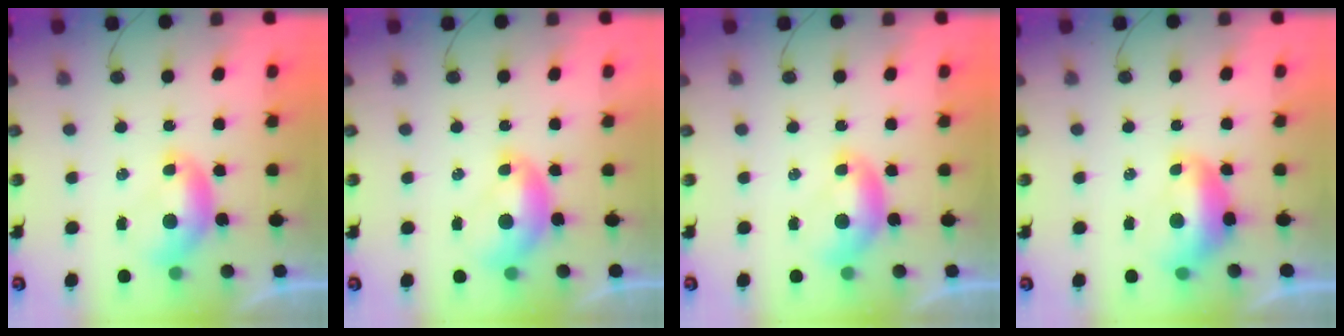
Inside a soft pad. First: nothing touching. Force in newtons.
{"total": 1.6, "press": 1.6, "slide": 0.4}
{"total": 0.0}
{"total": 2.9, "press": 2.7, "slide": 0.8}